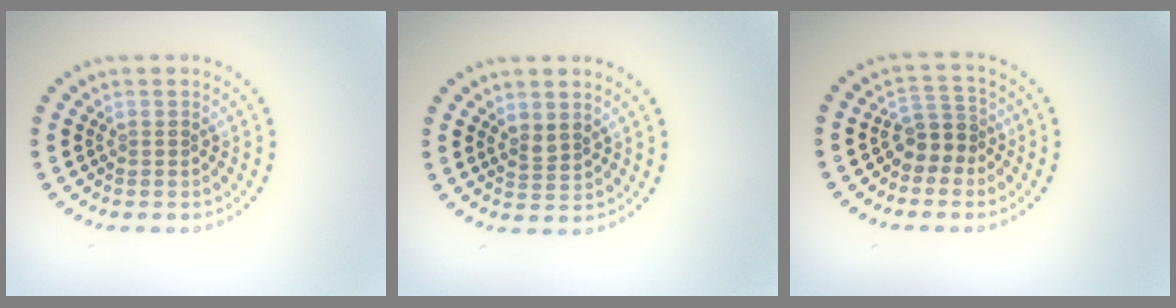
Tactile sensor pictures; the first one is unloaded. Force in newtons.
{"total": 1.5, "press": 1.3, "slide": 0.7}
{"total": 2.3, "press": 1.9, "slide": 1.3}